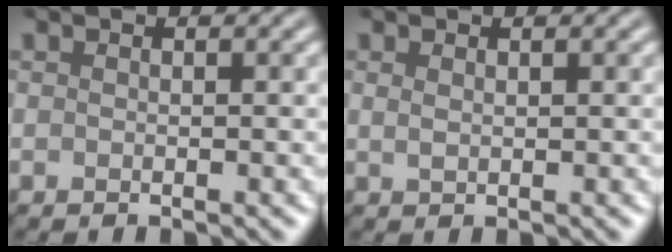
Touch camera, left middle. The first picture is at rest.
{"total": 0.7, "force": [0.4, 0.2, 0.5], "torque": [-0.011, 0.000, 0.009]}